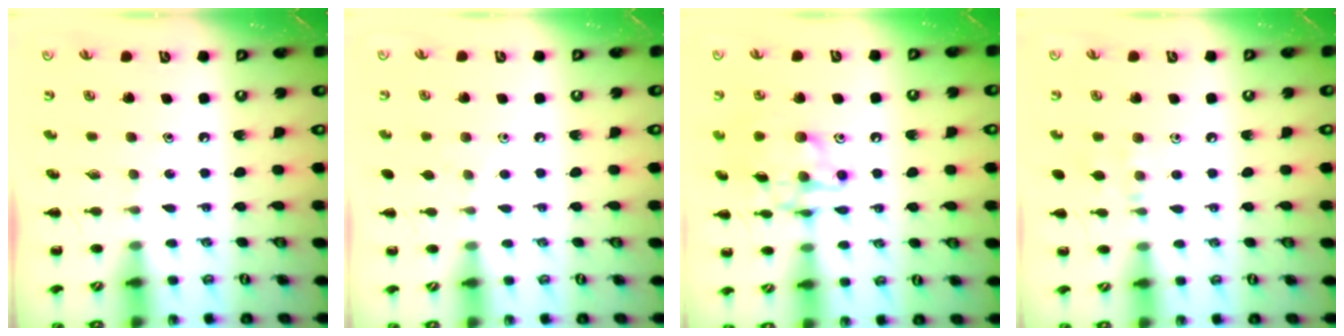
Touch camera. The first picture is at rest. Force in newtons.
{"total": 2.9, "press": 2.7, "slide": 1.2}
{"total": 13.7, "press": 13.7, "slide": 1.1}
{"total": 6.8, "press": 6.6, "slide": 1.6}